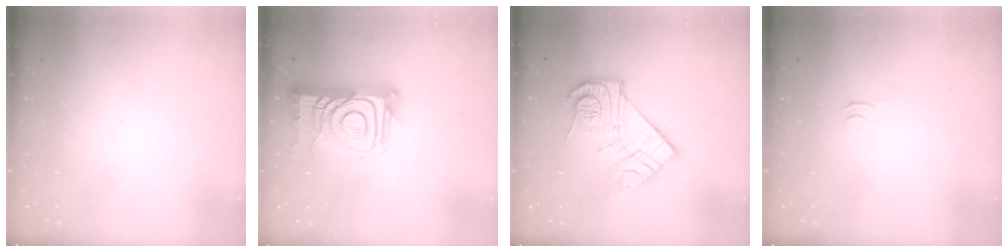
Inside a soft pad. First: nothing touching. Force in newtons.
{"total": 15.4, "press": 15.3, "slide": 1.4}
{"total": 15.9, "press": 15.9, "slide": 1.0}
{"total": 2.8, "press": 2.7, "slide": 0.5}